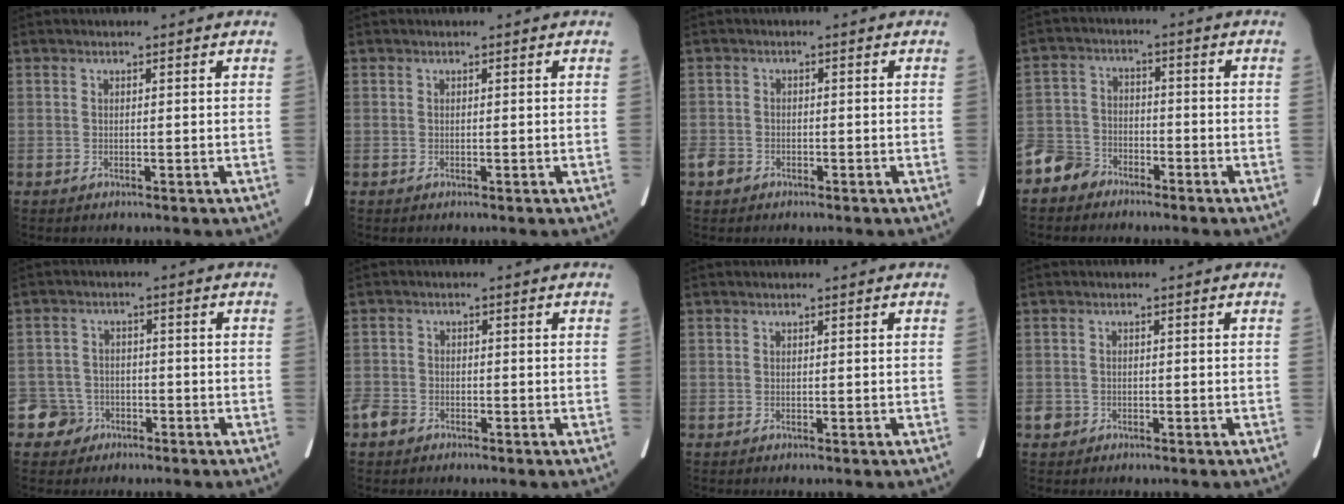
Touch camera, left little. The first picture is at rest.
{"total": 0.0}
{"total": 2.0, "force": [-1.3, 1.4, 0.6], "torque": [-0.017, 0.003, -0.024]}
{"total": 6.3, "force": [-5.0, 3.6, 1.1], "torque": [-0.028, -0.002, -0.105]}
{"total": 4.4, "force": [-2.5, 3.6, 0.0], "torque": [0.004, 0.014, -0.042]}
{"total": 2.9, "force": [-2.1, 1.8, 0.8], "torque": [-0.022, 0.003, -0.038]}
{"total": 0.0}
{"total": 1.5, "force": [-0.8, 1.3, 0.2], "torque": [-0.007, 0.005, -0.013]}